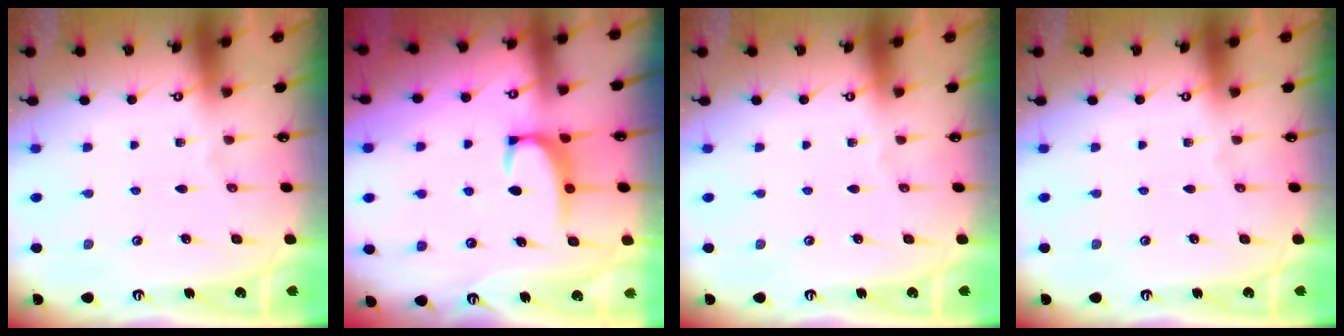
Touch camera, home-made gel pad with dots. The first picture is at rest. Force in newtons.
{"total": 2.1, "press": 2.0, "slide": 0.6}
{"total": 0.0}
{"total": 0.0}